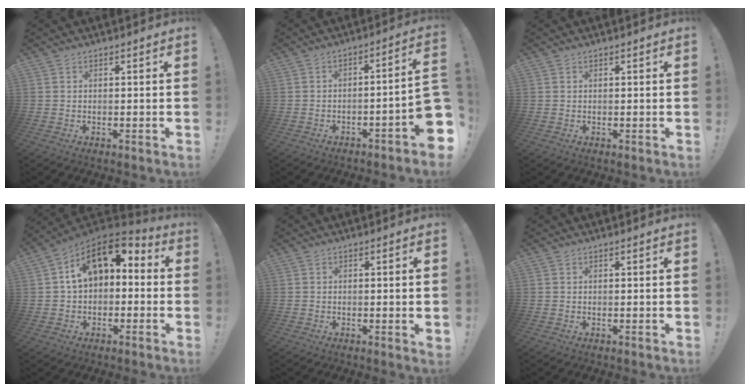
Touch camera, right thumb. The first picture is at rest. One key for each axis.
{"total": 9.1, "fx": -4.1, "fy": 1.0, "fz": 8.0, "tx": -0.106, "ty": 0.009, "tz": -0.069}
{"total": 0.0}
{"total": 13.0, "fx": 4.5, "fy": 7.9, "fz": 9.2, "tx": -0.133, "ty": -0.008, "tz": 0.084}
{"total": 2.6, "fx": -0.2, "fy": -0.3, "fz": 2.6, "tx": -0.033, "ty": -0.008, "tz": -0.006}
{"total": 0.0}